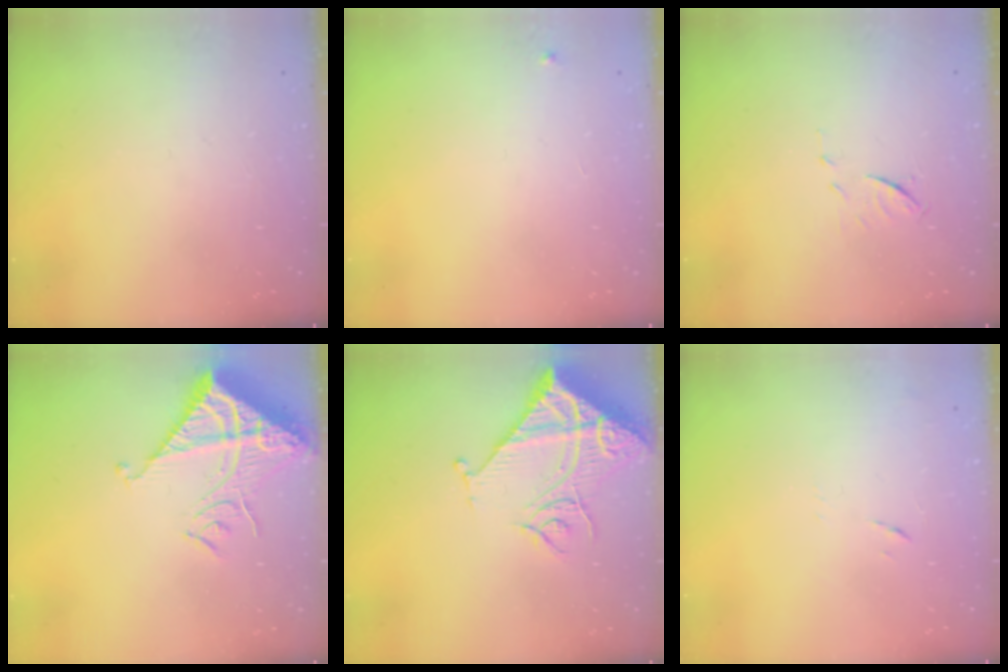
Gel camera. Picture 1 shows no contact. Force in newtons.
{"total": 2.7, "press": 2.7, "slide": 0.2}
{"total": 6.3, "press": 6.2, "slide": 0.6}
{"total": 14.3, "press": 14.2, "slide": 1.6}
{"total": 15.5, "press": 15.3, "slide": 1.9}
{"total": 7.2, "press": 7.2, "slide": 0.6}